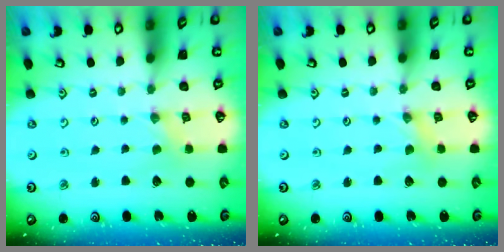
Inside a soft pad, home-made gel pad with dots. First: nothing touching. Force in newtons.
{"total": 0.0}